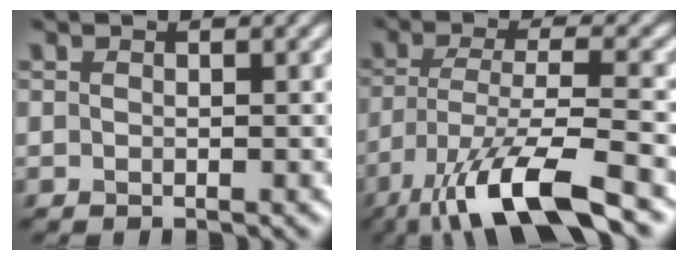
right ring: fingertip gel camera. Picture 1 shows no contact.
{"total": 10.2, "force": [-6.2, 2.5, 7.8], "torque": [-0.142, -0.007, -0.111]}